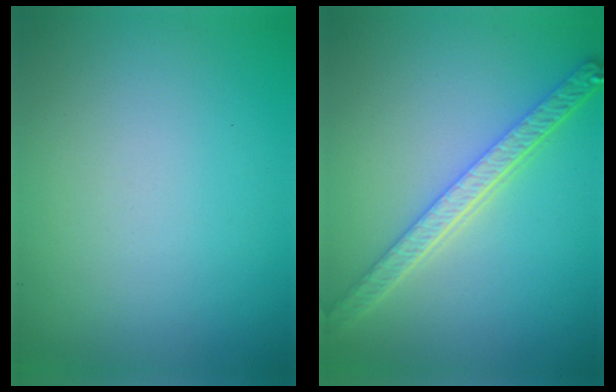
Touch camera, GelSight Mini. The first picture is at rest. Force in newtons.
{"total": 4.8, "press": 3.8, "slide": 3.0}